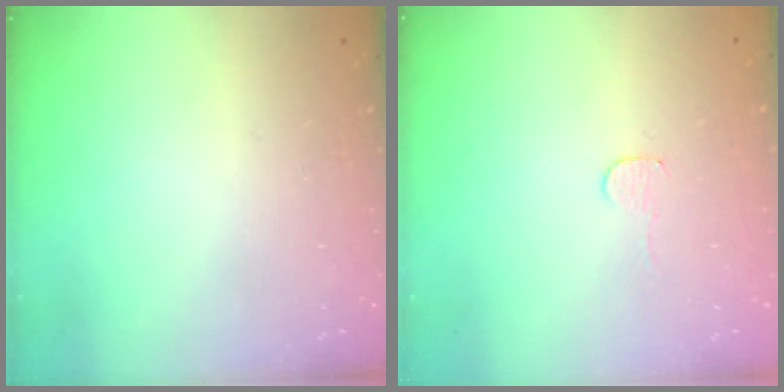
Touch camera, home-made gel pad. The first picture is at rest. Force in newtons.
{"total": 2.8, "press": 2.8, "slide": 0.2}